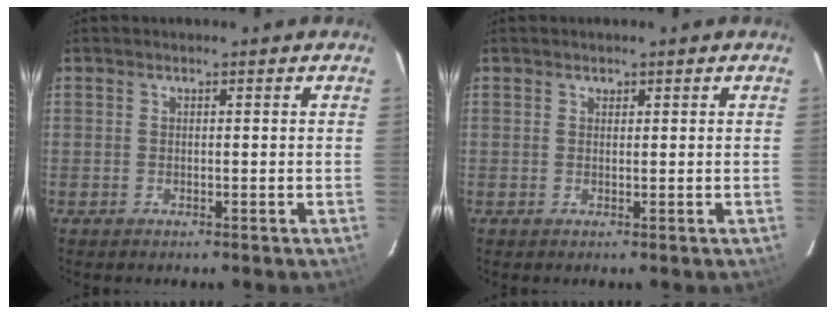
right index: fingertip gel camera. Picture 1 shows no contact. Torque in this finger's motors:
{"motor_torque": [0.01, 0.00, 0.00, 0.01]}